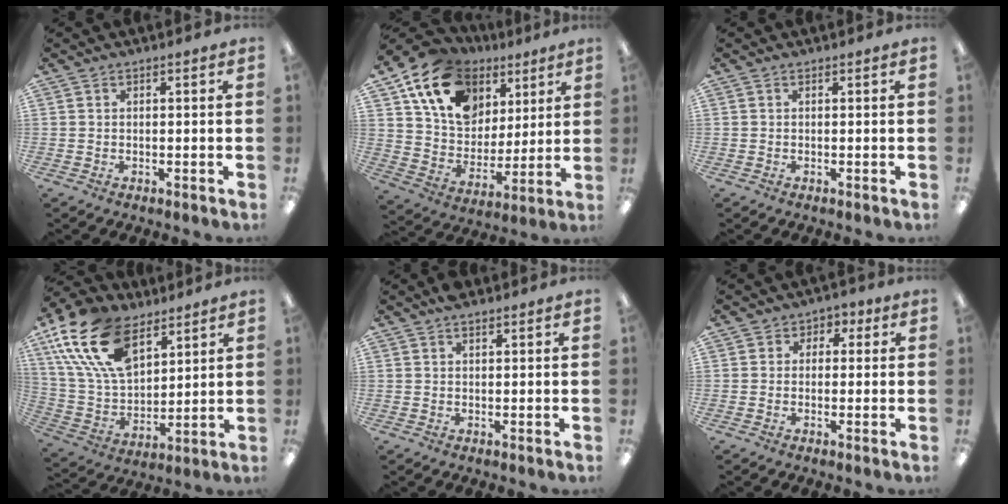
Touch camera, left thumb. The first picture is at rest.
{"total": 17.5, "force": [9.5, 12.3, 8.0], "torque": [-0.147, -0.036, 0.181]}
{"total": 0.0}
{"total": 21.0, "force": [11.2, 11.9, 13.1], "torque": [-0.286, -0.037, 0.204]}
{"total": 2.0, "force": [1.6, 0.6, 1.0], "torque": [-0.023, 0.001, 0.028]}
{"total": 2.8, "force": [-0.4, 2.6, 0.9], "torque": [-0.010, 0.011, -0.010]}